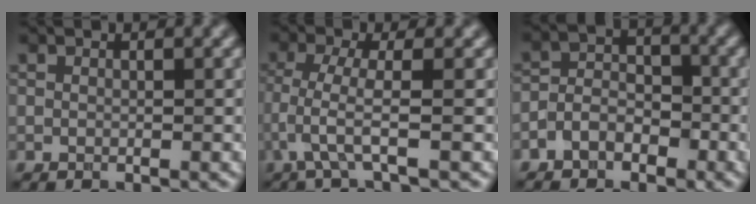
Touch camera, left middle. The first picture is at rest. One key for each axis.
{"total": 3.3, "fx": -1.3, "fy": 0.2, "fz": 3.0, "tx": -0.061, "ty": 0.000, "tz": -0.033}
{"total": 3.4, "fx": -2.1, "fy": 2.2, "fz": 1.5, "tx": -0.028, "ty": 0.006, "tz": -0.044}